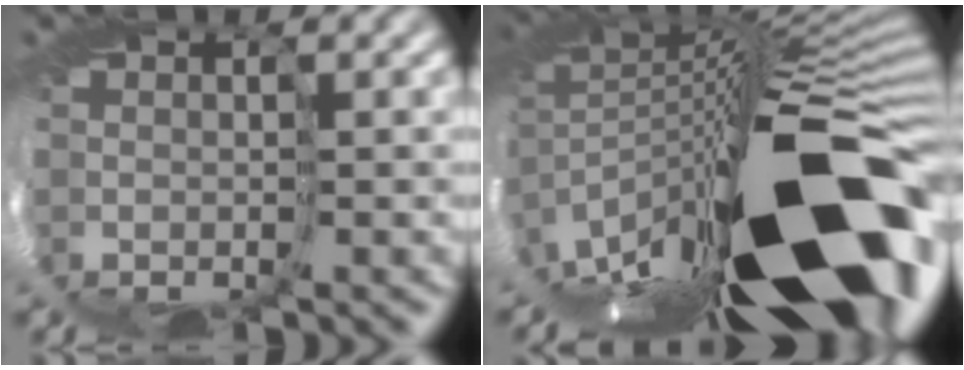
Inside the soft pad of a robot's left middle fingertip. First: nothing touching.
{"total": 15.9, "force": [-5.5, 6.0, 13.7], "torque": [-0.235, -0.033, -0.079]}